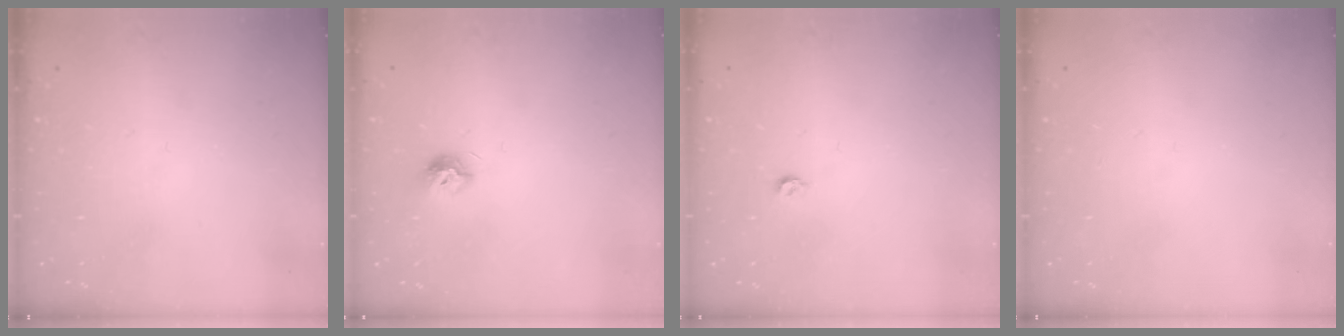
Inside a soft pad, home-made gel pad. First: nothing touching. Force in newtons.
{"total": 7.5, "press": 7.5, "slide": 0.1}
{"total": 3.0, "press": 3.0, "slide": 0.5}
{"total": 0.0}